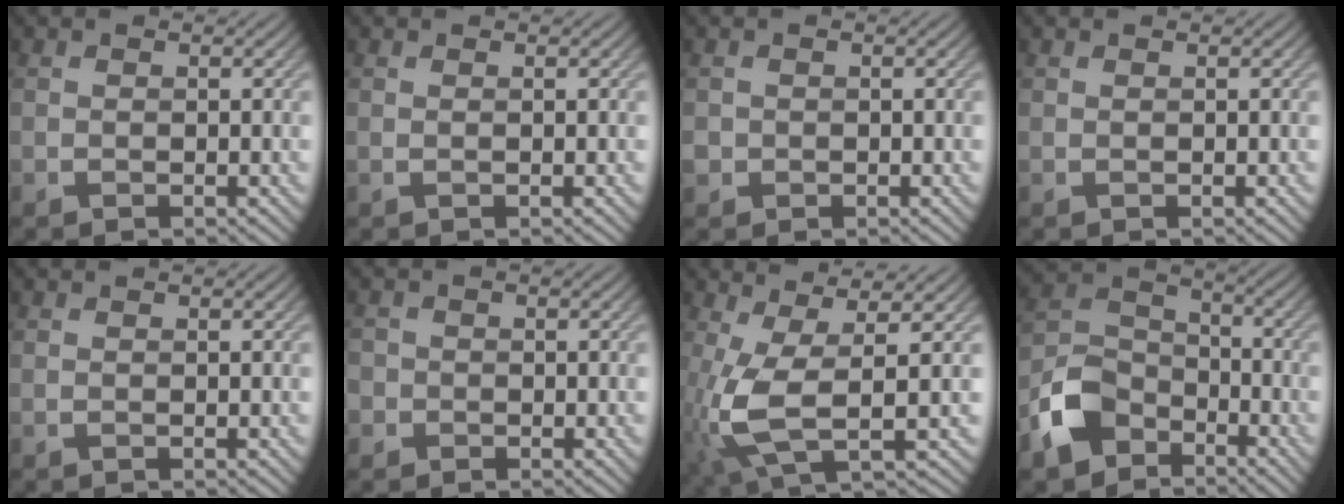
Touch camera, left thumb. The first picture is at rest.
{"total": 0.0}
{"total": 1.5, "force": [-0.4, 1.4, 0.2], "torque": [-0.002, -0.003, -0.011]}
{"total": 0.0}
{"total": 0.0}
{"total": 2.3, "force": [-0.7, 2.2, 0.3], "torque": [-0.006, 0.001, -0.026]}
{"total": 7.4, "force": [0.1, 1.9, 7.1], "torque": [-0.166, 0.006, -0.004]}
{"total": 8.9, "force": [-5.3, 5.8, 4.2], "torque": [-0.101, -0.005, -0.130]}